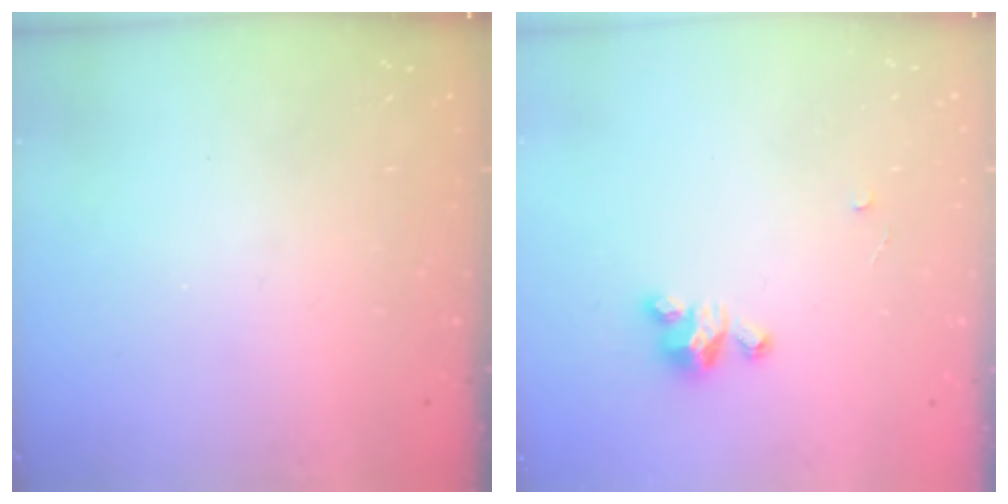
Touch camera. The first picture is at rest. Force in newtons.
{"total": 3.2, "press": 3.2, "slide": 0.1}